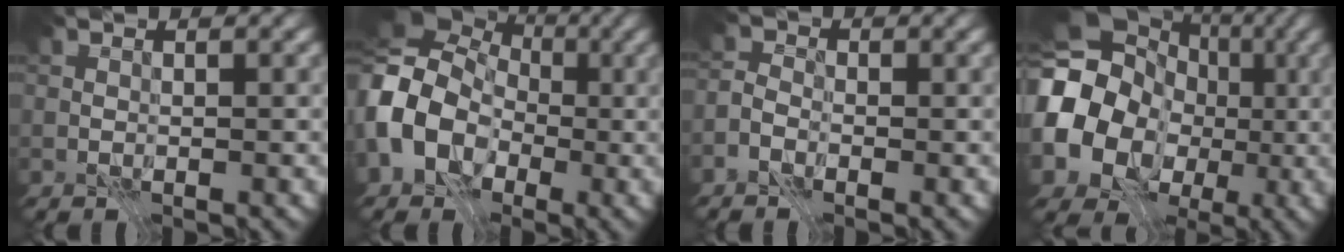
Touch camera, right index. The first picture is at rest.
{"total": 12.1, "force": [-1.2, 9.9, 6.8], "torque": [-0.154, -0.010, -0.051]}
{"total": 2.6, "force": [-1.9, 1.5, 1.1], "torque": [-0.007, 0.005, -0.040]}
{"total": 13.6, "force": [-1.3, 11.5, 7.1], "torque": [-0.156, -0.009, -0.042]}